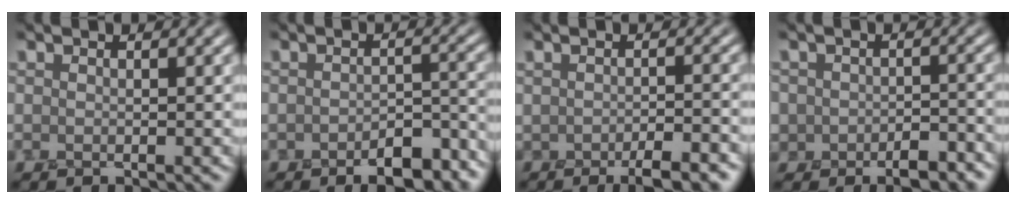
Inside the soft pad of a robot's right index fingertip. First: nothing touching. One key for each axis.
{"total": 5.1, "fx": -3.3, "fy": 2.2, "fz": 3.2, "tx": -0.041, "ty": -0.003, "tz": -0.041}
{"total": 4.3, "fx": -2.6, "fy": 1.3, "fz": 3.2, "tx": -0.048, "ty": -0.007, "tz": -0.034}
{"total": 4.5, "fx": -2.5, "fy": 3.1, "fz": 2.1, "tx": -0.016, "ty": 0.004, "tz": -0.041}